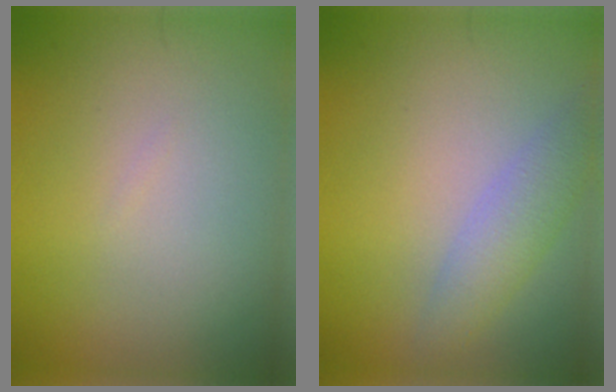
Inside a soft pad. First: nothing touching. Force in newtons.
{"total": 3.0, "press": 3.0, "slide": 0.1}